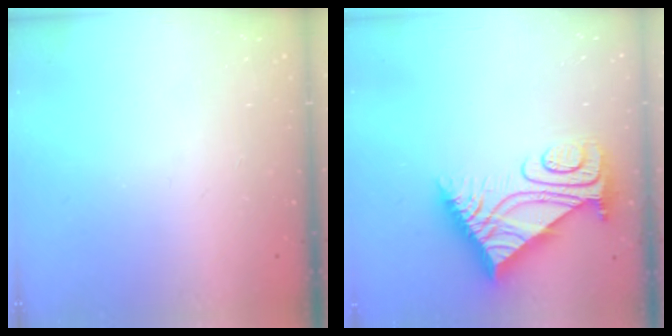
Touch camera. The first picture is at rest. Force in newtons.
{"total": 8.7, "press": 8.7, "slide": 0.5}